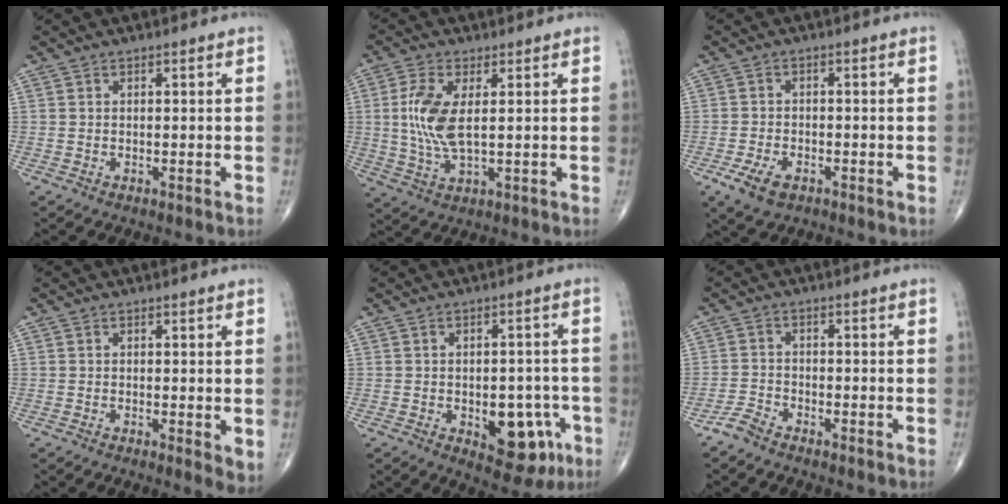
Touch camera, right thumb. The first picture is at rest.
{"total": 9.0, "force": [1.2, 3.6, 8.2], "torque": [-0.189, -0.008, 0.028]}
{"total": 5.3, "force": [-2.8, 3.0, 3.4], "torque": [-0.072, 0.005, -0.049]}
{"total": 2.9, "force": [0.1, 1.0, 2.7], "torque": [-0.038, -0.011, 0.000]}
{"total": 10.8, "force": [-3.8, 6.1, 8.0], "torque": [-0.065, 0.020, -0.038]}
{"total": 2.7, "force": [-2.5, 0.7, 0.7], "torque": [-0.022, 0.005, -0.055]}